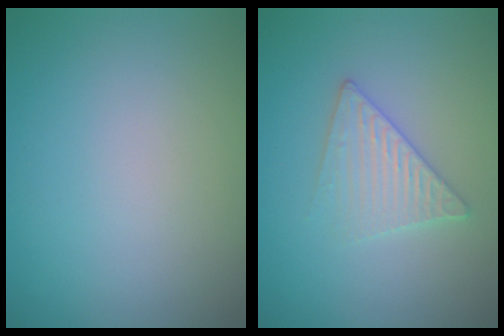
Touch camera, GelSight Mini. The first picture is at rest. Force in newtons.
{"total": 3.0, "press": 3.0, "slide": 0.3}